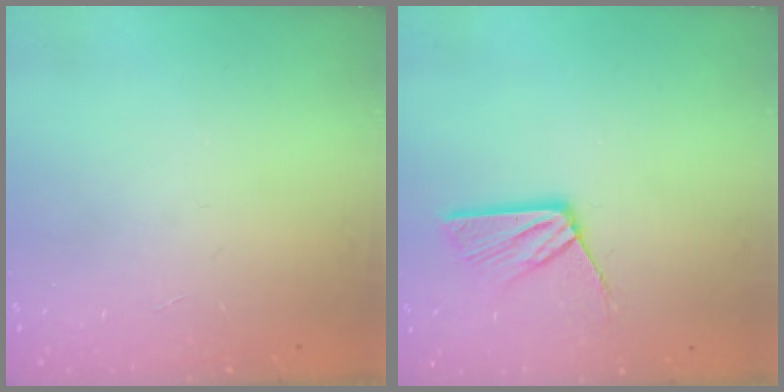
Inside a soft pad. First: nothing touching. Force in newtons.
{"total": 8.6, "press": 8.6, "slide": 0.7}